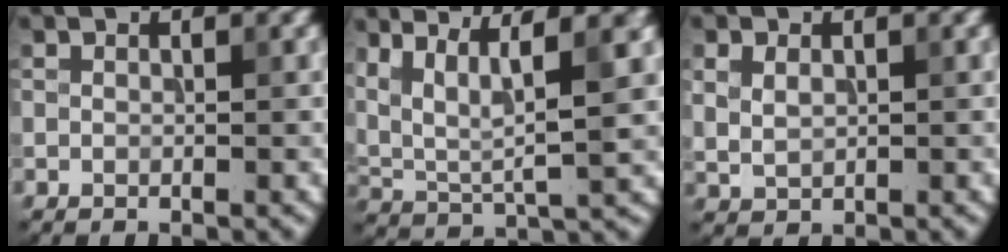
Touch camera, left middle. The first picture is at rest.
{"total": 7.6, "force": [3.7, 2.0, 6.4], "torque": [-0.127, 0.003, 0.074]}
{"total": 1.9, "force": [0.4, 1.3, 1.2], "torque": [-0.033, 0.000, 0.013]}